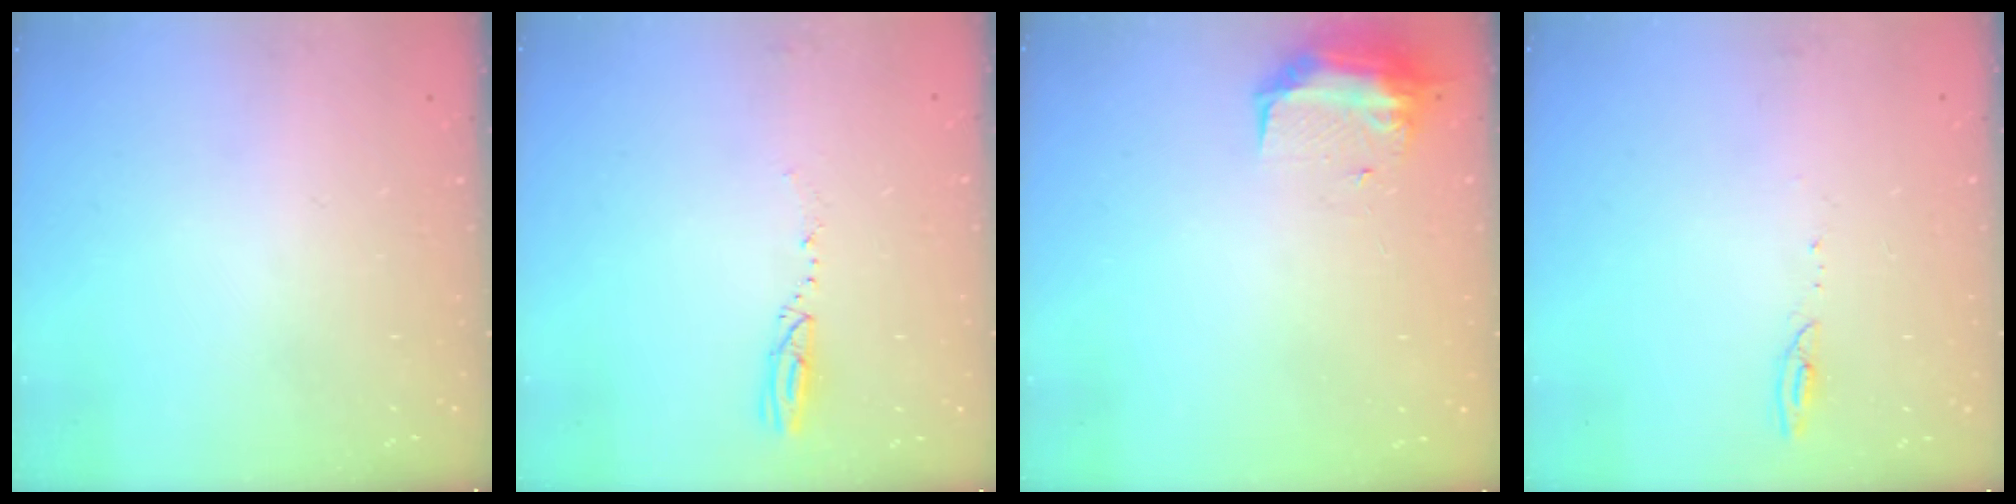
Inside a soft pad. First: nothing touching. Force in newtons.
{"total": 3.1, "press": 3.0, "slide": 0.7}
{"total": 8.6, "press": 8.6, "slide": 0.6}
{"total": 3.9, "press": 3.8, "slide": 0.4}